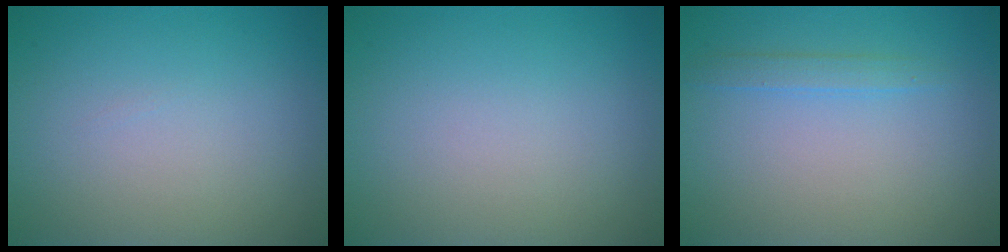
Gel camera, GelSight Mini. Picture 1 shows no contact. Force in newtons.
{"total": 0.0}
{"total": 1.3, "press": 1.3, "slide": 0.2}